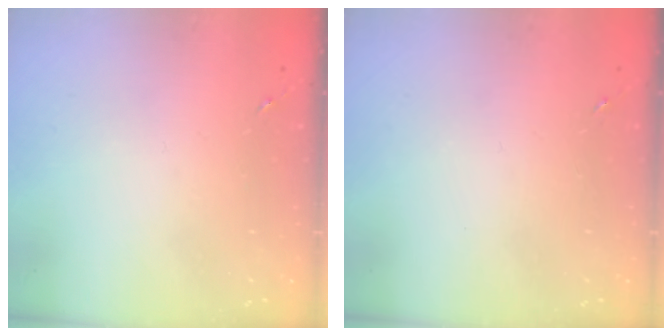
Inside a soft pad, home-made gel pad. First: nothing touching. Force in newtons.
{"total": 0.0}